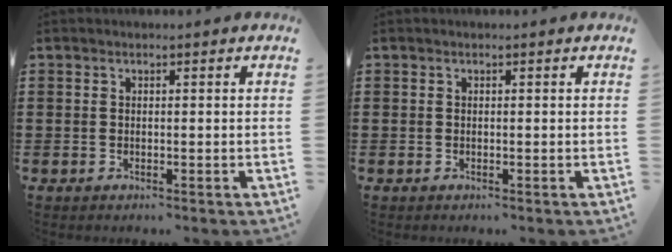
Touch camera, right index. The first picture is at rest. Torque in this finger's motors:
{"motor_torque": [-0.25, 1.86, 0.00, 0.00]}